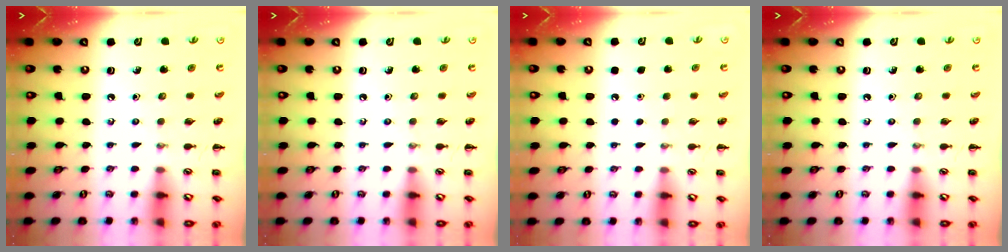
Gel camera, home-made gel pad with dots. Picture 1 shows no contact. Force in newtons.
{"total": 0.0}
{"total": 1.6, "press": 1.6, "slide": 0.1}
{"total": 0.0}